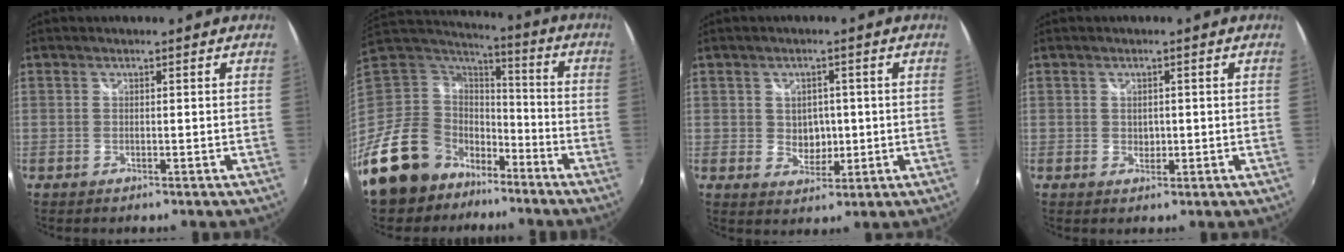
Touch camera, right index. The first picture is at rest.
{"total": 19.5, "force": [-12.7, 13.2, 6.9], "torque": [-0.176, 0.020, -0.207]}
{"total": 4.4, "force": [0.1, 3.8, 2.2], "torque": [-0.033, 0.002, 0.007]}
{"total": 1.5, "force": [0.0, 1.4, 0.6], "torque": [-0.007, 0.000, 0.002]}